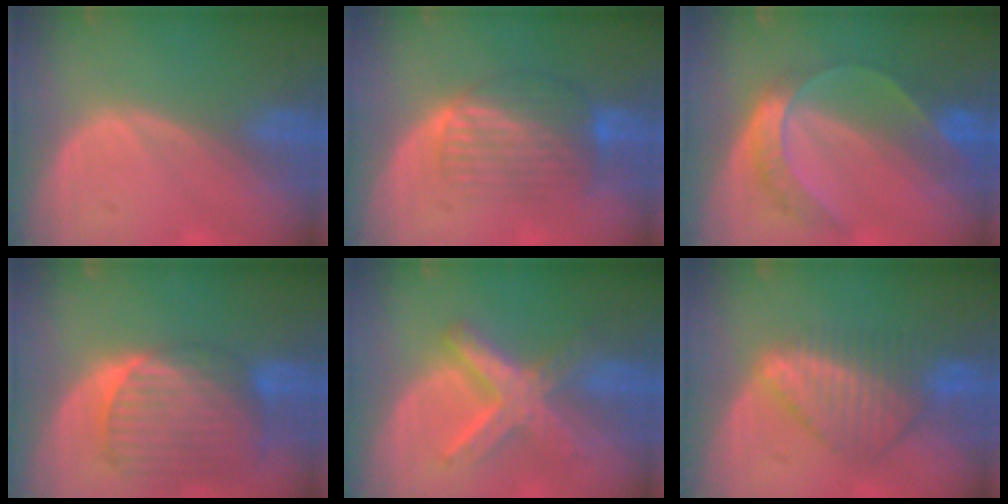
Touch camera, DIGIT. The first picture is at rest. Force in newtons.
{"total": 7.6, "press": 6.9, "slide": 3.2}
{"total": 7.5, "press": 6.3, "slide": 4.1}
{"total": 10.5, "press": 8.9, "slide": 5.5}
{"total": 7.6, "press": 7.6, "slide": 0.5}
{"total": 7.6, "press": 7.1, "slide": 2.7}